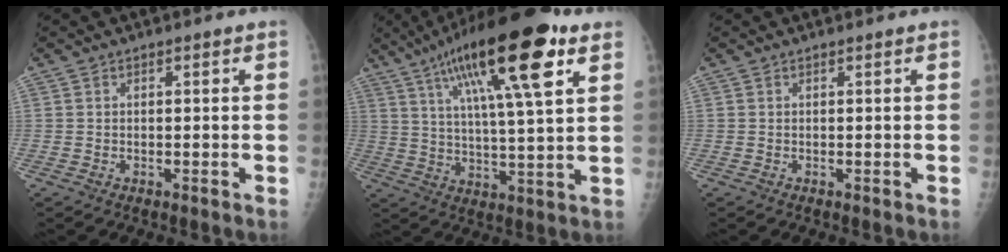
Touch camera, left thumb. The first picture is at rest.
{"total": 22.1, "force": [10.9, 4.8, 18.6], "torque": [-0.303, -0.010, 0.178]}
{"total": 0.0}